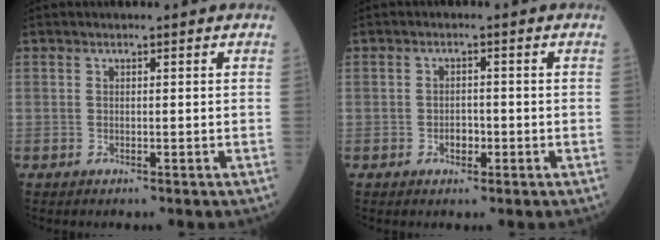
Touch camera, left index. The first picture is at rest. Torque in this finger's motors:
{"motor_torque": [0.03, 0.02, 0.00, 0.00]}